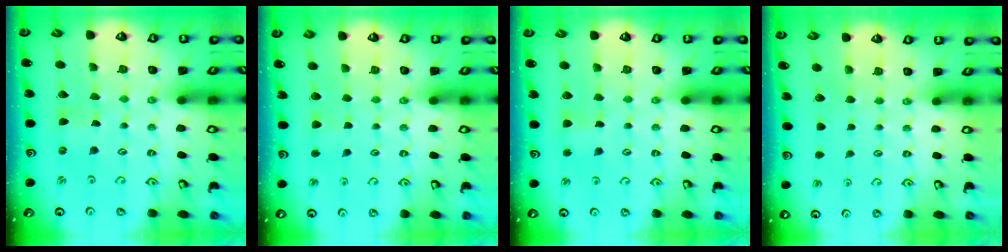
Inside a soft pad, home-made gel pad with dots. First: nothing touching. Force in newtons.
{"total": 1.9, "press": 1.9, "slide": 0.5}
{"total": 2.5, "press": 2.4, "slide": 0.4}
{"total": 0.0}